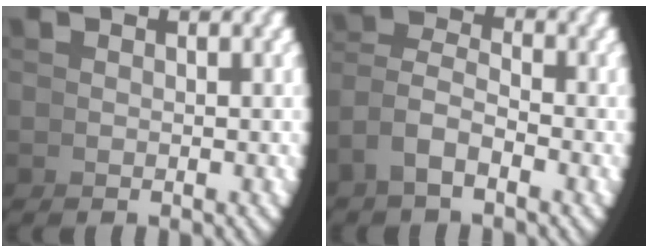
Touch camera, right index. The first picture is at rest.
{"total": 3.6, "force": [-0.8, 2.5, 2.4], "torque": [-0.052, -0.009, -0.015]}